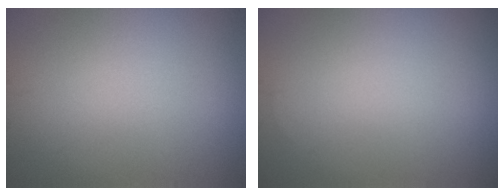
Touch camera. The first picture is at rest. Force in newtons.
{"total": 0.0}